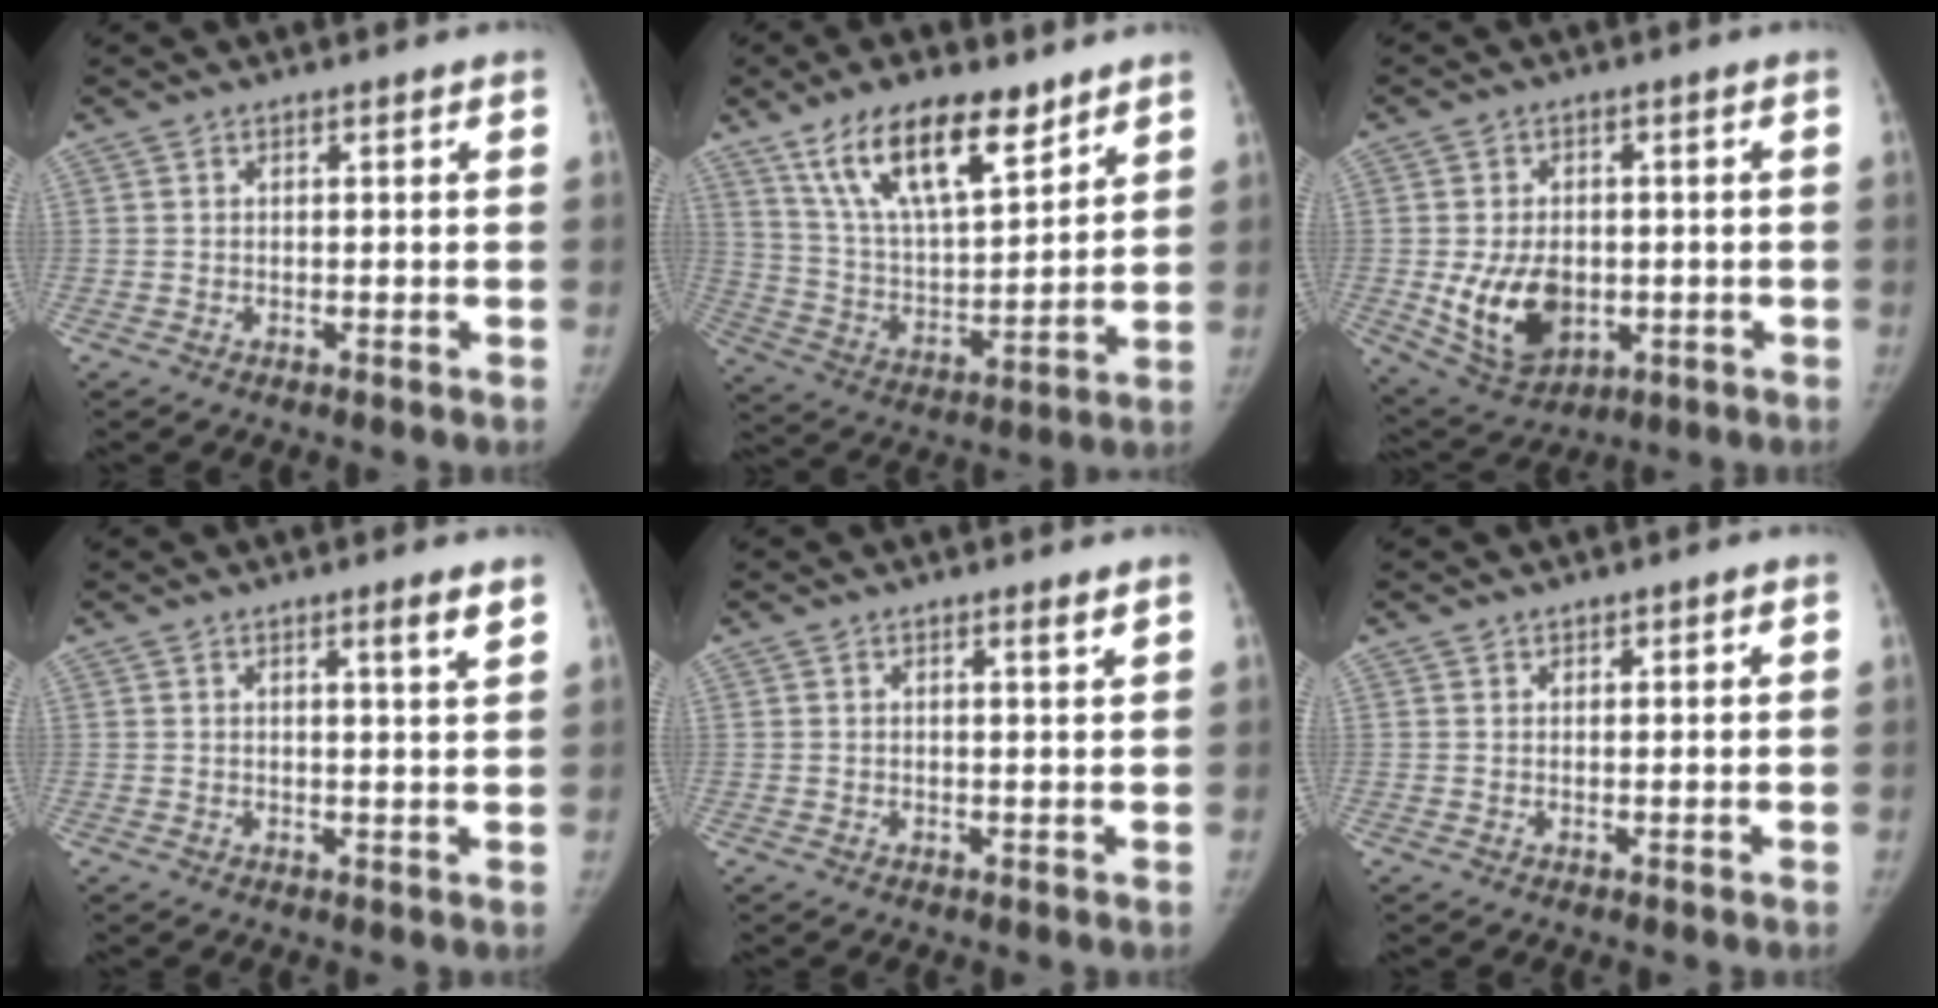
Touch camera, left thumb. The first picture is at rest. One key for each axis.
{"total": 18.2, "fx": 11.6, "fy": 7.2, "fz": 12.0, "tx": -0.173, "ty": -0.052, "tz": 0.217}
{"total": 11.8, "fx": -1.7, "fy": 8.2, "fz": 8.2, "tx": -0.116, "ty": -0.007, "tz": -0.011}
{"total": 3.1, "fx": 2.0, "fy": -0.1, "fz": 2.4, "tx": -0.035, "ty": -0.017, "tz": 0.030}
{"total": 1.2, "fx": 0.9, "fy": -0.1, "fz": 0.8, "tx": -0.012, "ty": -0.009, "tz": 0.014}
{"total": 1.0, "fx": 0.7, "fy": 0.6, "fz": 0.1, "tx": 0.014, "ty": -0.003, "tz": 0.007}